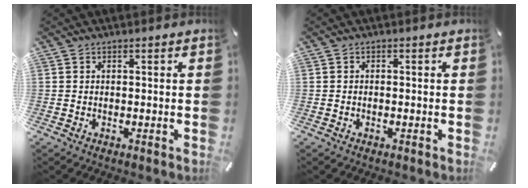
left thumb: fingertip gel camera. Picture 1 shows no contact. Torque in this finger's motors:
{"motor_torque": [-0.04, -0.27, -0.06, 0.00, 0.02]}